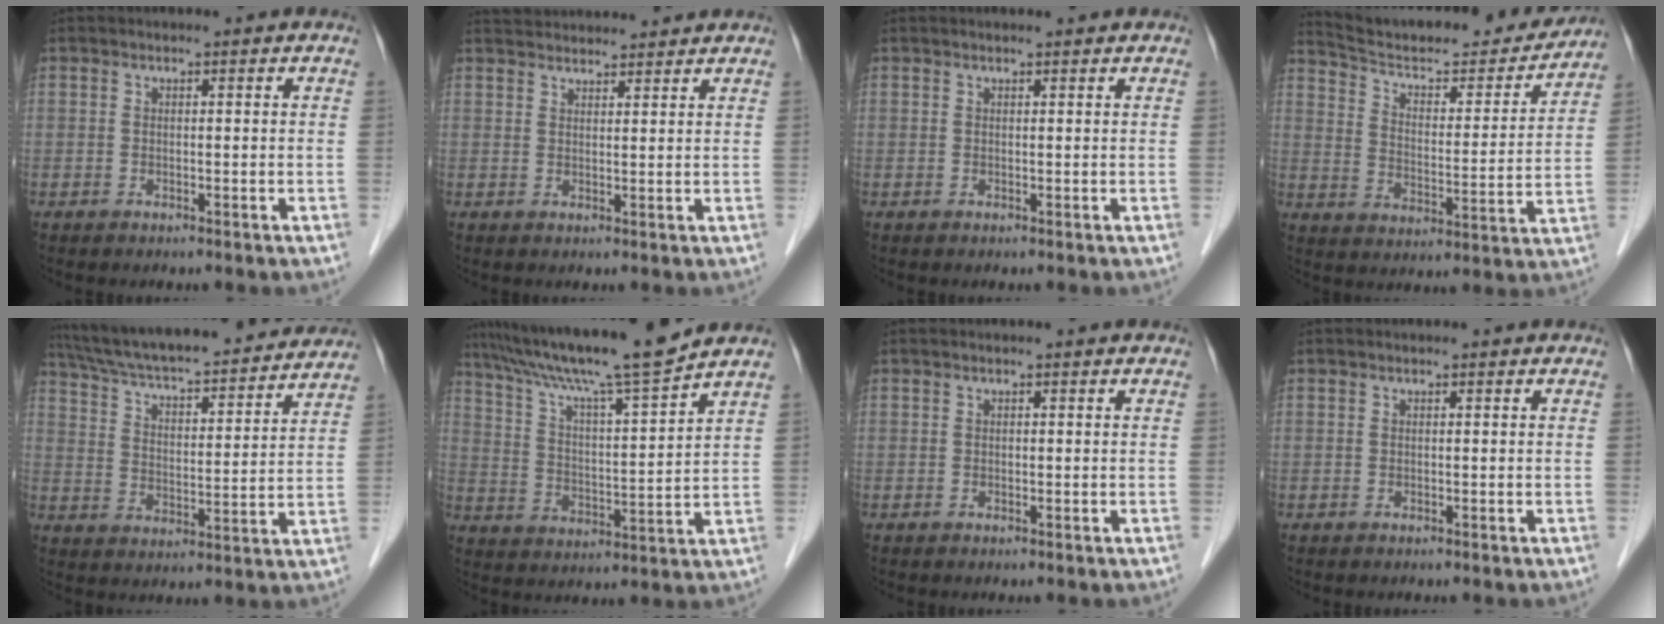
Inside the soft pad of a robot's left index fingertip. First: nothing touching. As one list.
[{"total": 8.6, "force": [8.3, 0.8, 1.9], "torque": [-0.033, 0.035, 0.122]}, {"total": 1.5, "force": [1.5, 0.0, 0.5], "torque": [-0.008, 0.012, 0.022]}, {"total": 21.4, "force": [20.1, 3.2, 6.8], "torque": [-0.104, -0.023, 0.284]}, {"total": 25.4, "force": [23.0, 3.4, 10.1], "torque": [-0.172, 0.003, 0.324]}, {"total": 15.2, "force": [13.2, -1.4, 7.4], "torque": [-0.133, 0.000, 0.218]}, {"total": 0.0}, {"total": 0.0}]